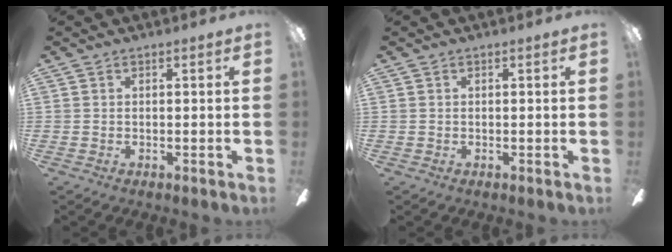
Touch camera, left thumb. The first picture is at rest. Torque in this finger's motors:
{"motor_torque": [-0.12, 0.01, 0.08, -0.10, 0.00]}